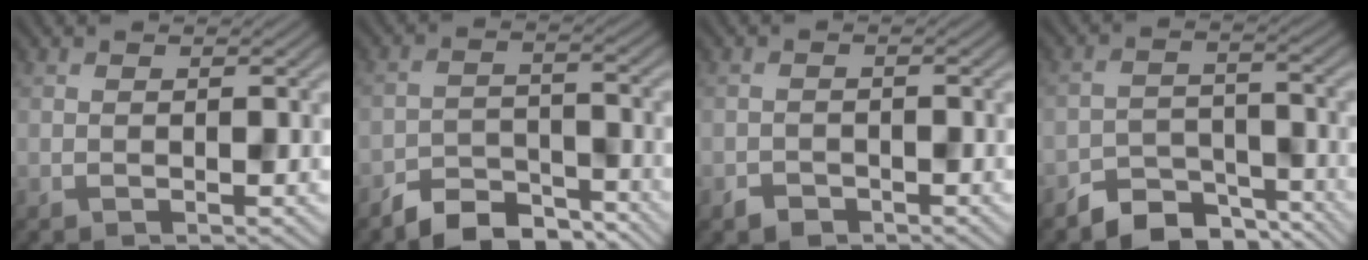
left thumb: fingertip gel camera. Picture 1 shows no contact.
{"total": 6.4, "force": [-5.5, 2.4, 2.2], "torque": [-0.037, -0.005, -0.104]}
{"total": 1.7, "force": [-1.3, 1.0, 0.4], "torque": [-0.006, -0.001, -0.027]}
{"total": 6.4, "force": [-5.2, 3.0, 2.2], "torque": [-0.034, -0.008, -0.096]}